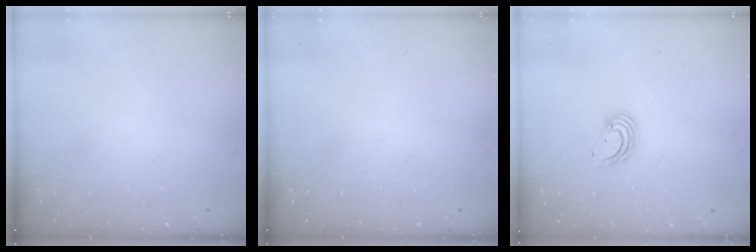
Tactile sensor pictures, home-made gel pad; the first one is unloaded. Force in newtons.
{"total": 0.0}
{"total": 4.6, "press": 4.6, "slide": 0.2}